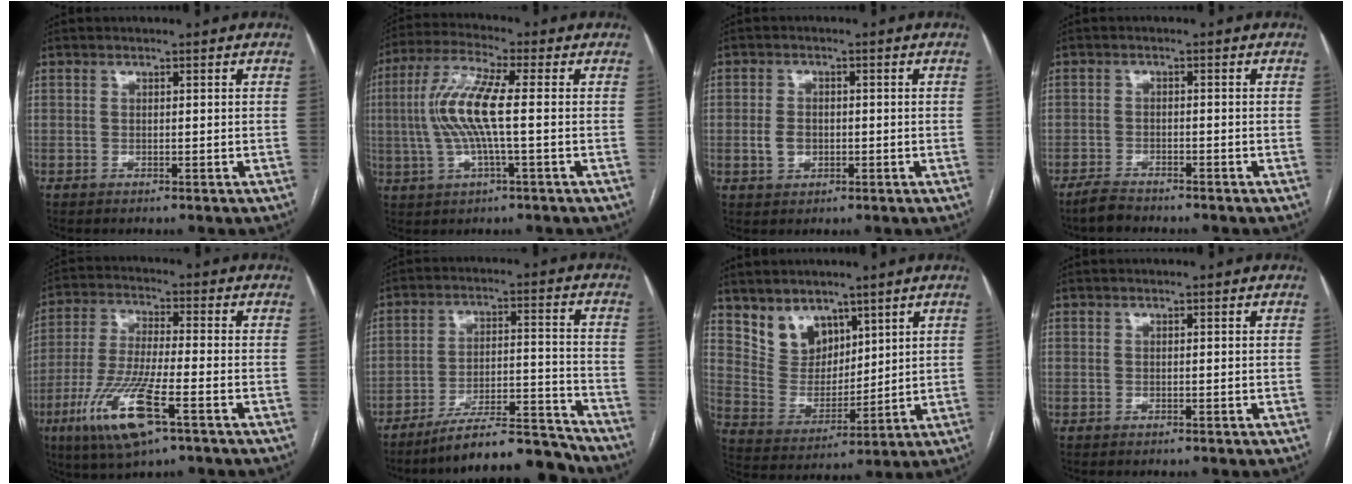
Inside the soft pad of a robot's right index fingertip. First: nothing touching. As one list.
[{"total": 10.1, "force": [0.1, 1.1, 10.1], "torque": [-0.217, 0.014, -0.004]}, {"total": 3.3, "force": [-0.5, 2.5, 2.1], "torque": [-0.041, 0.007, -0.004]}, {"total": 3.0, "force": [-2.8, 0.5, 1.0], "torque": [-0.024, -0.007, -0.052]}, {"total": 13.4, "force": [-6.2, 2.1, 11.7], "torque": [-0.244, -0.024, -0.112]}, {"total": 13.6, "force": [-12.7, 1.1, 4.8], "torque": [-0.061, 0.035, -0.208]}, {"total": 8.3, "force": [5.8, 5.4, 2.3], "torque": [-0.051, 0.013, 0.125]}, {"total": 0.0}]